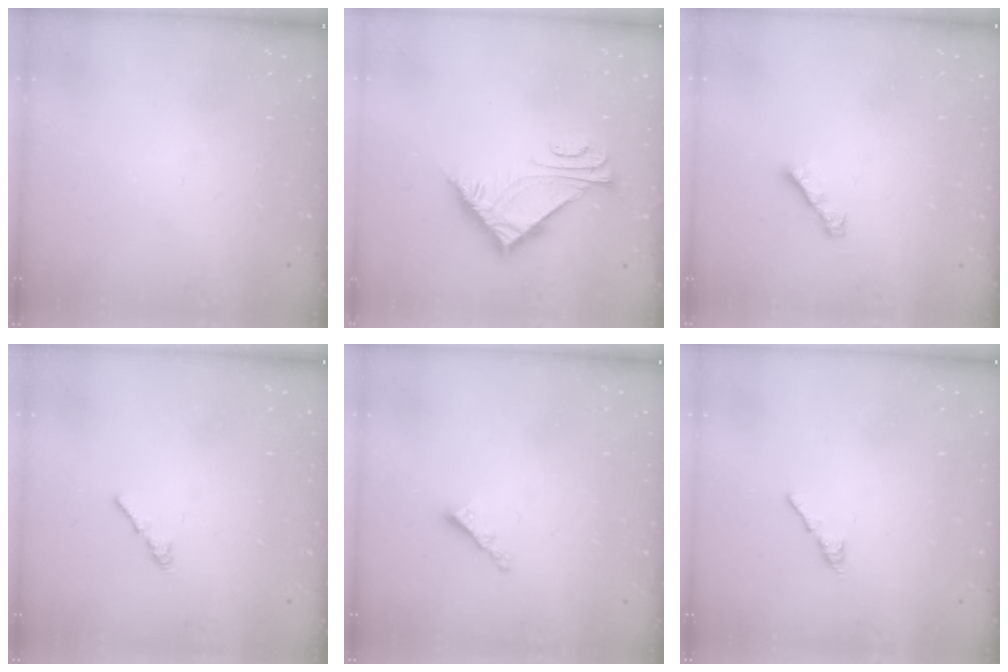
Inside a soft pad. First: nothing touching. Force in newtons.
{"total": 7.1, "press": 7.1, "slide": 0.4}
{"total": 4.1, "press": 4.0, "slide": 0.7}
{"total": 0.7, "press": 0.6, "slide": 0.4}
{"total": 2.9, "press": 2.9, "slide": 0.5}
{"total": 2.7, "press": 2.7, "slide": 0.7}